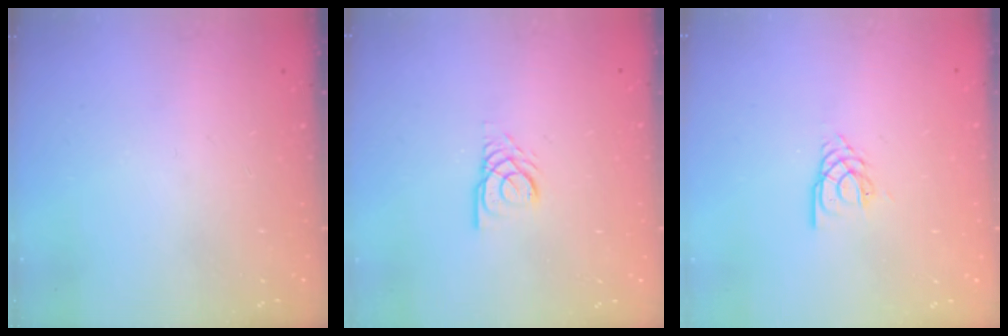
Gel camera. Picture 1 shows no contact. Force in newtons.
{"total": 3.0, "press": 2.9, "slide": 0.3}
{"total": 2.9, "press": 2.8, "slide": 0.4}